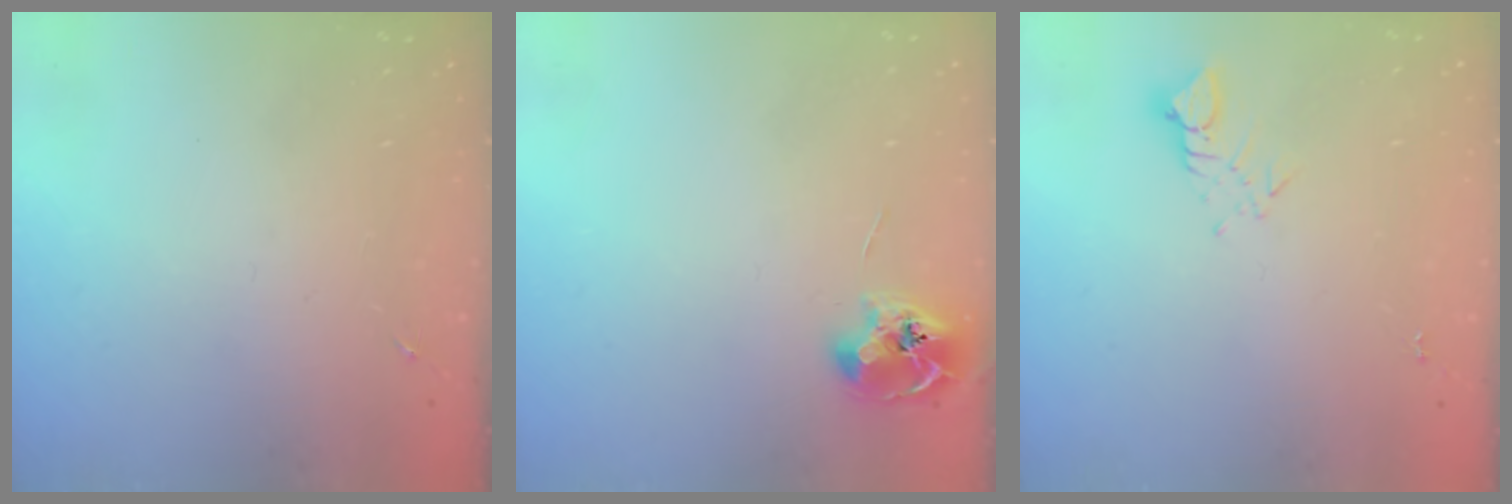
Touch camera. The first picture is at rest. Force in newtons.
{"total": 9.0, "press": 8.9, "slide": 0.8}
{"total": 3.1, "press": 3.1, "slide": 0.2}